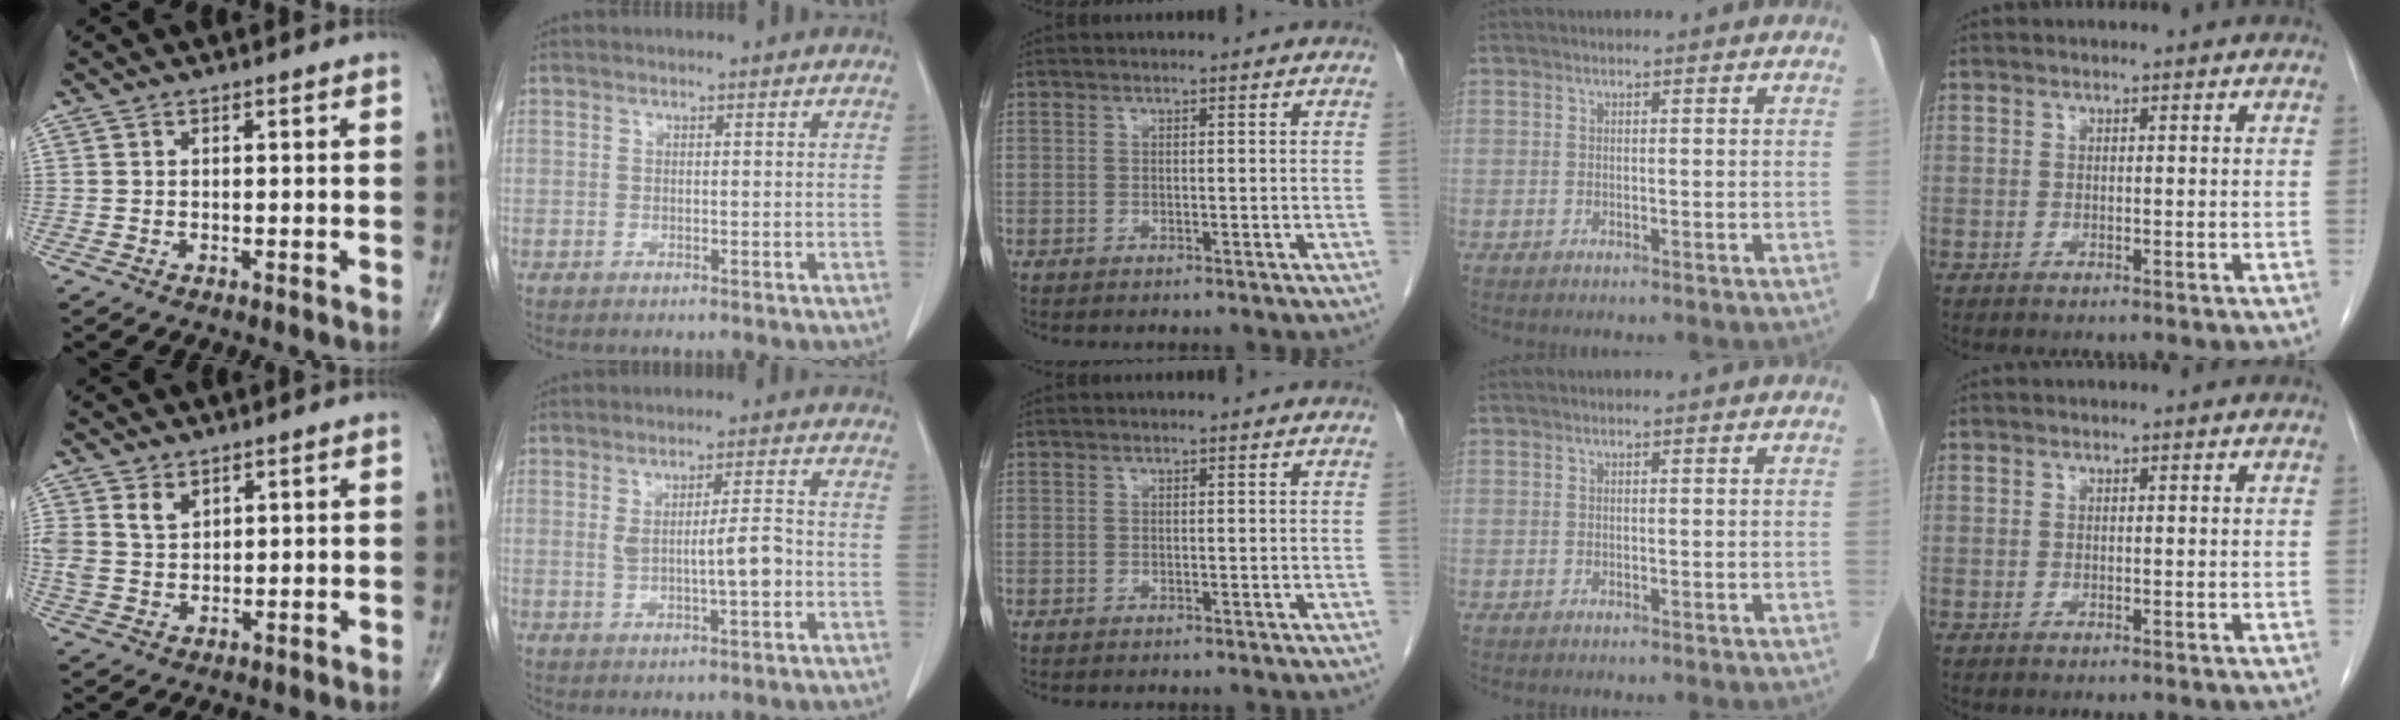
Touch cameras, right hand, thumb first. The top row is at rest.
{"thumb": {"total": 4.7, "force": [2.6, 3.0, 2.6], "torque": [-0.043, -0.011, 0.058]}, "index": {"total": 5.4, "force": [-0.4, 0.7, 5.4], "torque": [-0.091, 0.003, -0.002]}}